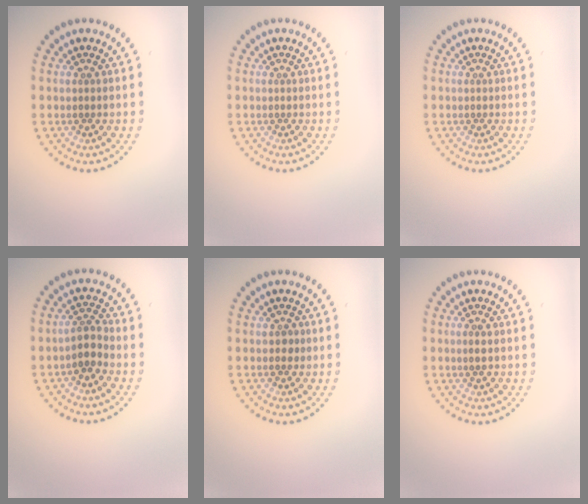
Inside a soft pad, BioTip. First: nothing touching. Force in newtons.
{"total": 0.0}
{"total": 0.0}
{"total": 2.1, "press": 1.8, "slide": 1.1}
{"total": 0.8, "press": 0.8, "slide": 0.3}
{"total": 0.8, "press": 0.8, "slide": 0.1}